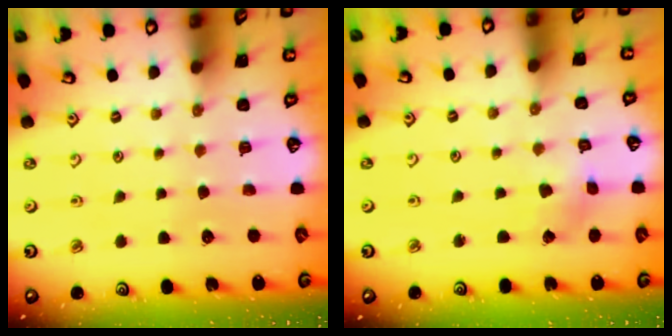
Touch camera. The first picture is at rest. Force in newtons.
{"total": 1.5, "press": 1.5, "slide": 0.0}